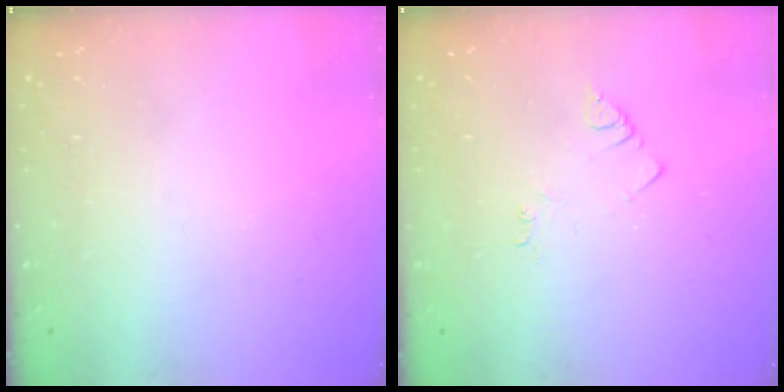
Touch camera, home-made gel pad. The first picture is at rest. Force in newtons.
{"total": 2.7, "press": 2.7, "slide": 0.4}